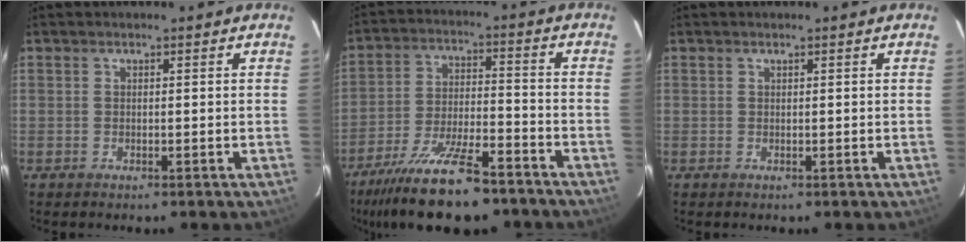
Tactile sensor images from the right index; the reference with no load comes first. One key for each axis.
{"total": 17.2, "fx": -13.6, "fy": 4.2, "fz": 9.5, "tx": -0.195, "ty": -0.022, "tz": -0.224}
{"total": 0.0}